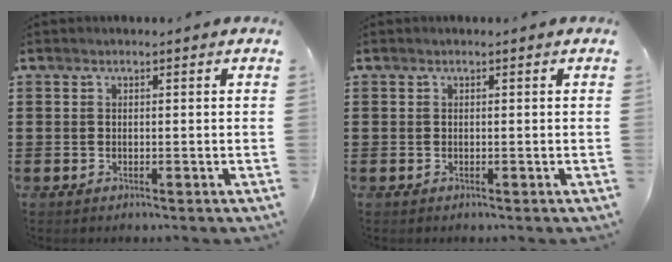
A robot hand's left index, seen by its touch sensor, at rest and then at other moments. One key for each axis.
{"total": 0.0}